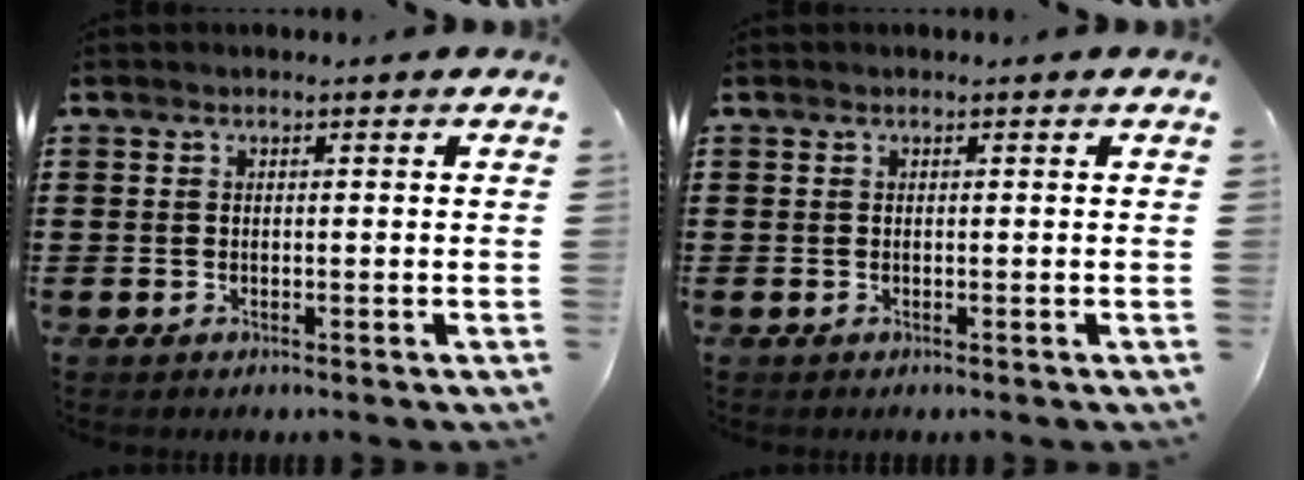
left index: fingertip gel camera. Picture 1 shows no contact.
{"total": 0.0}